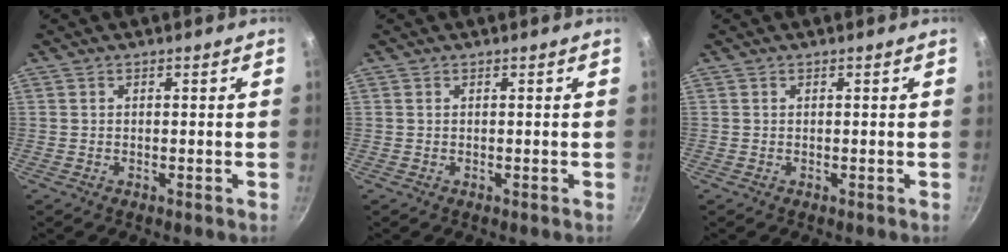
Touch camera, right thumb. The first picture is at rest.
{"total": 0.0}
{"total": 0.0}